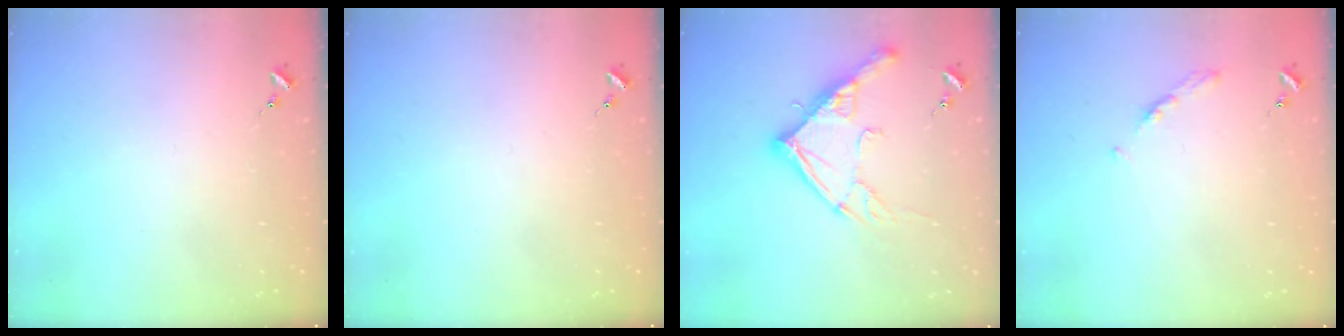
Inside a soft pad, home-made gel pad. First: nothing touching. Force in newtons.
{"total": 0.0}
{"total": 16.2, "press": 16.1, "slide": 1.7}
{"total": 4.1, "press": 4.1, "slide": 0.5}